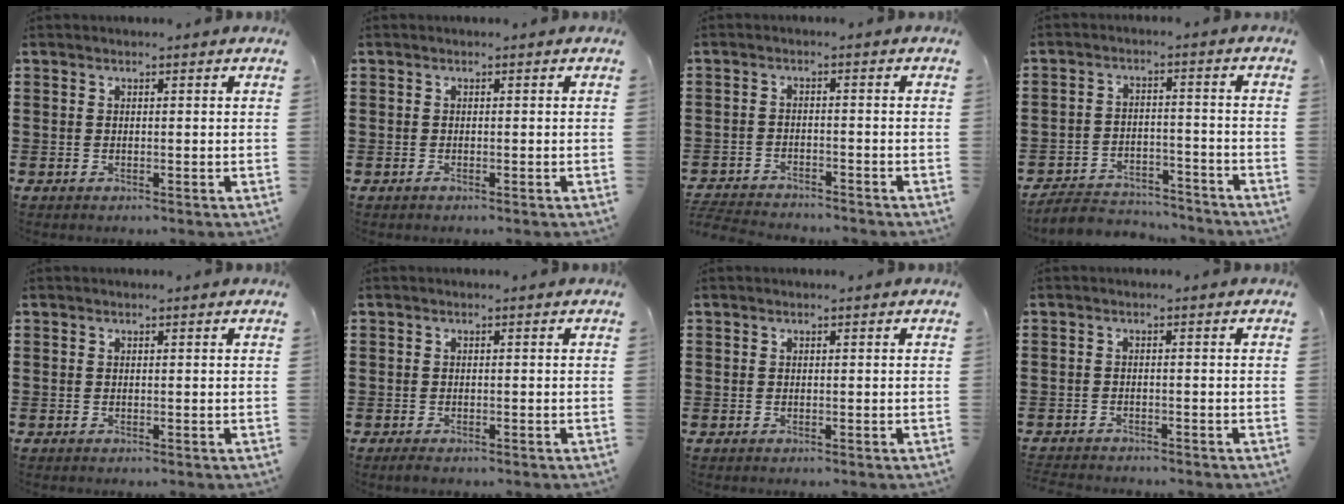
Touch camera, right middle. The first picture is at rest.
{"total": 0.6, "force": [-0.5, 0.4, 0.1], "torque": [0.000, 0.001, -0.011]}
{"total": 3.3, "force": [-3.2, 0.4, 0.0], "torque": [-0.012, -0.002, -0.073]}
{"total": 5.0, "force": [-4.8, 1.2, 0.4], "torque": [-0.014, 0.011, -0.101]}
{"total": 0.0}
{"total": 1.0, "force": [-0.8, 0.5, 0.2], "torque": [-0.005, 0.001, -0.017]}
{"total": 0.6, "force": [-0.1, 0.5, 0.0], "torque": [0.001, 0.006, -0.004]}
{"total": 1.7, "force": [-1.7, 0.2, -0.1], "torque": [-0.003, 0.002, -0.037]}